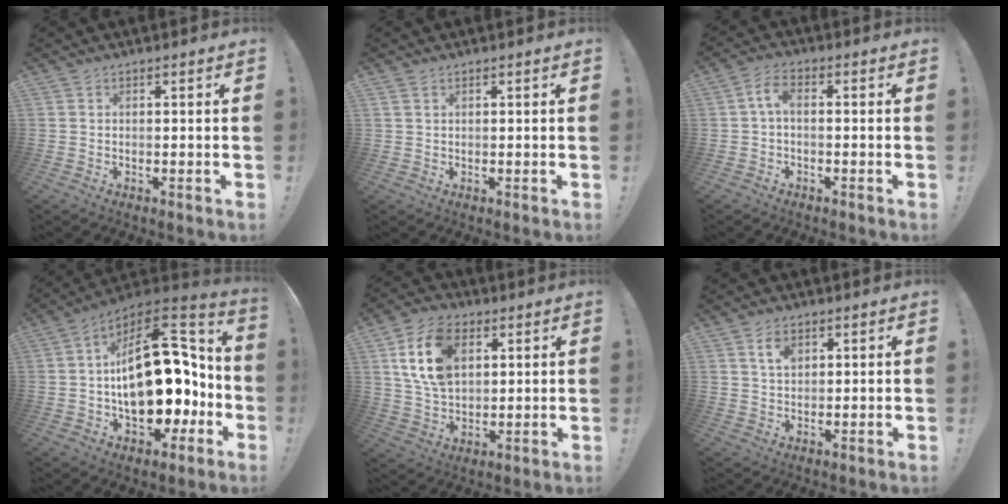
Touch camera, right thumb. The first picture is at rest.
{"total": 1.3, "force": [0.7, 0.9, 0.7], "torque": [-0.011, 0.002, 0.013]}
{"total": 4.6, "force": [-0.3, 2.0, 4.1], "torque": [-0.091, 0.004, -0.008]}
{"total": 26.2, "force": [-1.7, 15.5, 21.0], "torque": [-0.314, 0.024, -0.007]}
{"total": 16.5, "force": [5.9, 11.1, 10.8], "torque": [-0.202, -0.004, 0.110]}
{"total": 4.6, "force": [2.2, 2.8, 3.0], "torque": [-0.044, -0.005, 0.036]}